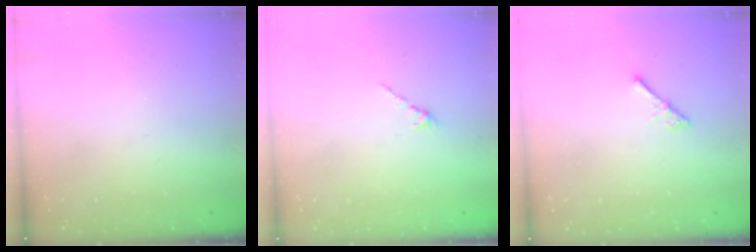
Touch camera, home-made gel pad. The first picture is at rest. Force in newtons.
{"total": 1.3, "press": 1.2, "slide": 0.5}
{"total": 2.7, "press": 2.6, "slide": 0.5}